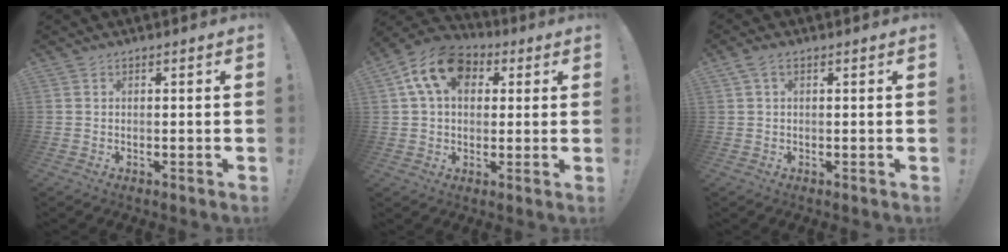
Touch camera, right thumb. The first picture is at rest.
{"total": 13.5, "force": [4.9, 9.3, 8.4], "torque": [-0.145, 0.000, 0.096]}
{"total": 2.4, "force": [0.7, 1.0, 2.0], "torque": [-0.046, 0.006, 0.014]}